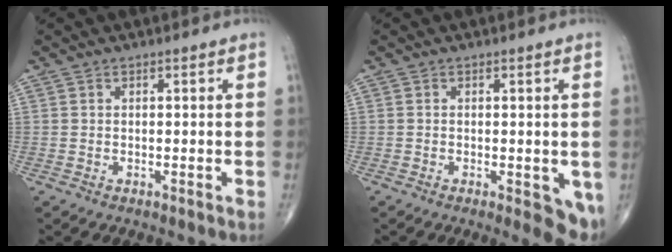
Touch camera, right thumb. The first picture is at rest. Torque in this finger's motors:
{"motor_torque": [0.00, 0.38, 0.07, -0.13, 0.03]}